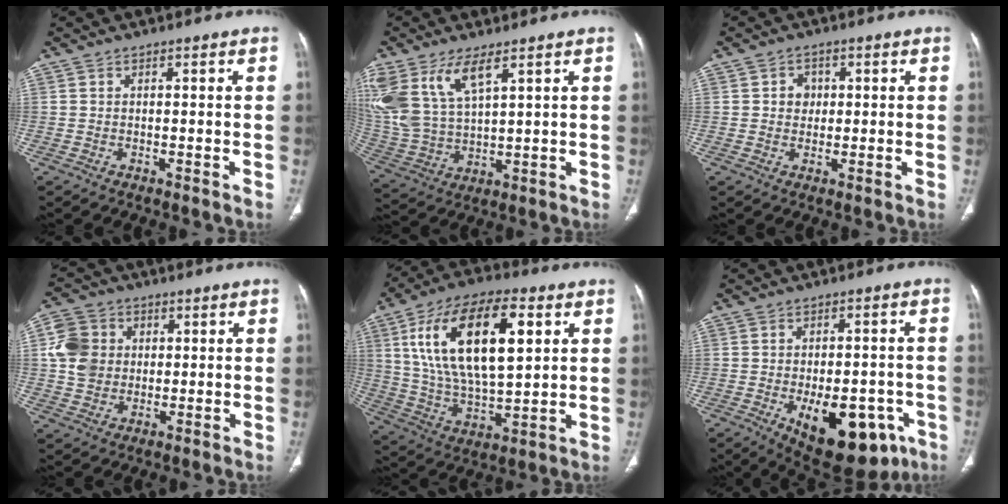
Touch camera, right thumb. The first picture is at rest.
{"total": 15.9, "force": [8.1, 7.6, 11.4], "torque": [-0.253, -0.021, 0.175]}
{"total": 2.8, "force": [0.5, 2.5, 1.2], "torque": [0.000, 0.002, 0.005]}
{"total": 9.1, "force": [1.2, 7.9, 4.2], "torque": [-0.065, 0.005, 0.019]}
{"total": 23.3, "force": [7.1, 10.6, 19.5], "torque": [-0.343, -0.009, 0.125]}
{"total": 17.9, "force": [-7.0, 9.3, 13.6], "torque": [-0.155, 0.015, -0.075]}